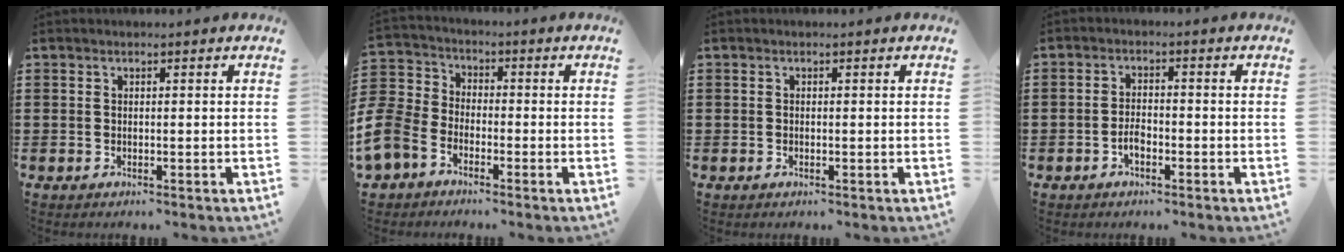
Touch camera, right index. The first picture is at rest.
{"total": 6.6, "force": [-4.2, 4.4, 2.5], "torque": [-0.095, 0.002, -0.093]}
{"total": 0.0}
{"total": 2.2, "force": [-1.1, 1.1, 1.5], "torque": [-0.031, 0.005, -0.021]}